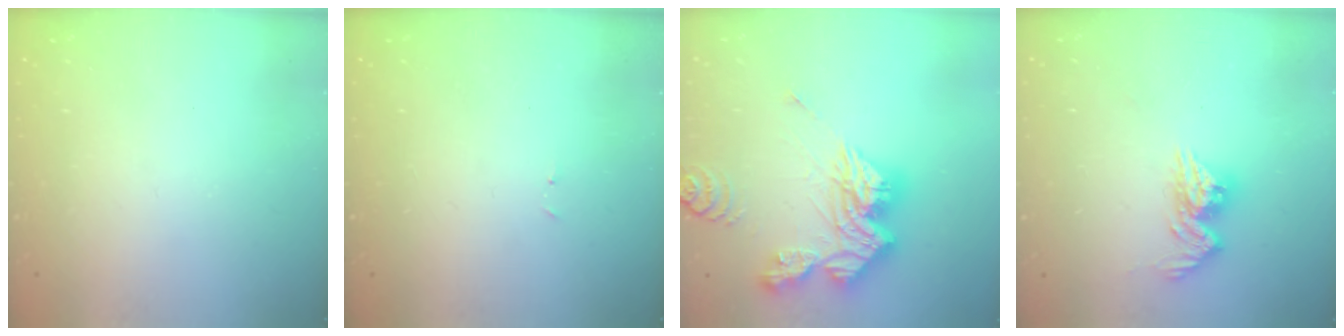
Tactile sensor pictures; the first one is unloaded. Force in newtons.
{"total": 3.0, "press": 2.9, "slide": 0.4}
{"total": 19.8, "press": 19.6, "slide": 2.4}
{"total": 11.0, "press": 11.0, "slide": 1.0}